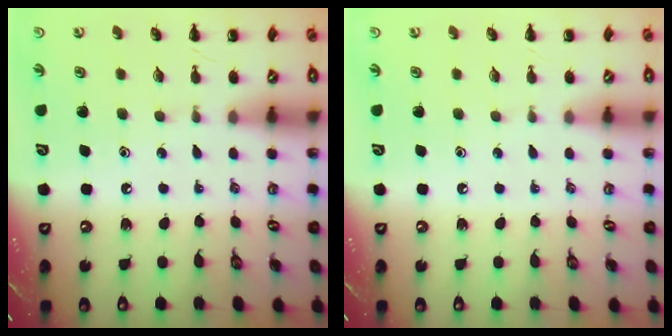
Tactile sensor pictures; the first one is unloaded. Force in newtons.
{"total": 0.0}